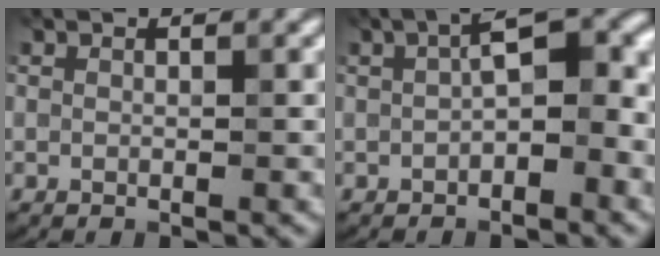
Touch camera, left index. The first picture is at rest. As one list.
[{"total": 6.1, "force": [0.4, 2.5, 5.6], "torque": [-0.081, 0.019, -0.004]}]